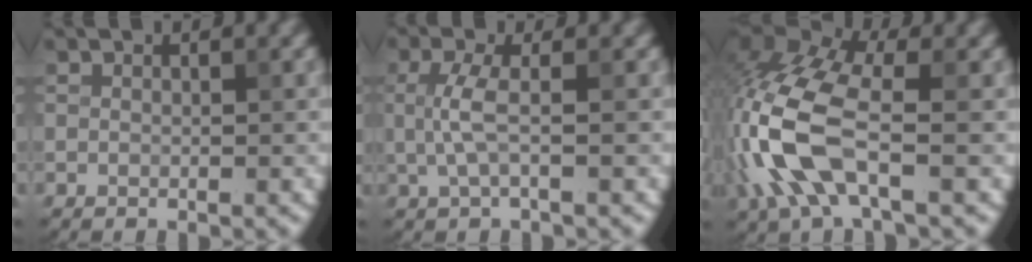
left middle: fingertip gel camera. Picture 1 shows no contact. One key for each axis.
{"total": 2.6, "fx": 0.0, "fy": 0.6, "fz": 2.5, "tx": -0.061, "ty": 0.001, "tz": 0.000}
{"total": 9.2, "fx": -2.6, "fy": 4.3, "fz": 7.7, "tx": -0.187, "ty": 0.010, "tz": -0.069}